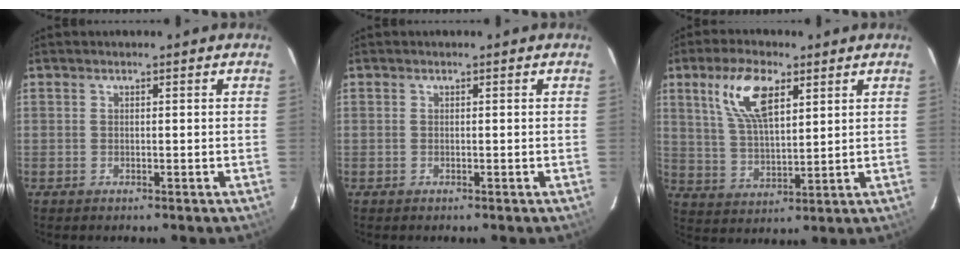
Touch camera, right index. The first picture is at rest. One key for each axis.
{"total": 0.0}
{"total": 10.9, "fx": 5.3, "fy": 4.5, "fz": 8.5, "tx": -0.166, "ty": 0.013, "tz": 0.106}